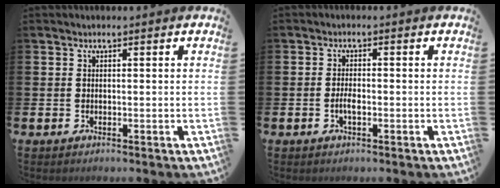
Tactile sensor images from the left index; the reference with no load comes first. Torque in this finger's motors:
{"motor_torque": [0.53, 0.28, 0.03, 0.05]}